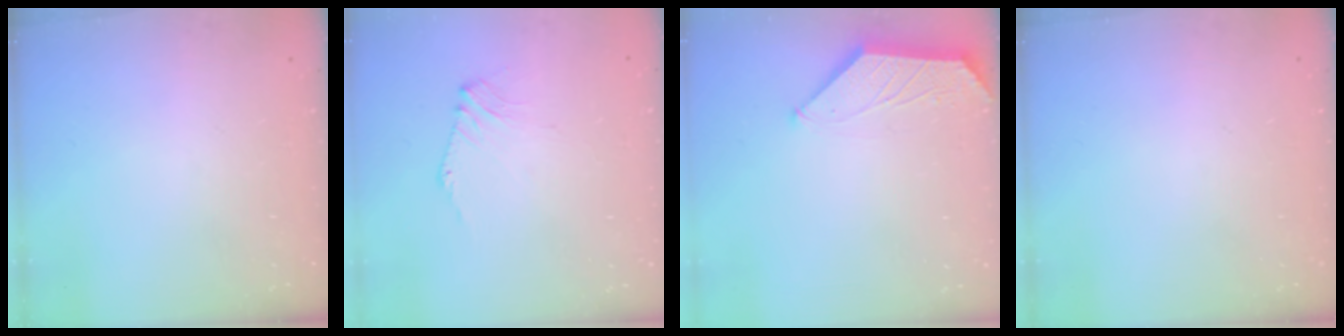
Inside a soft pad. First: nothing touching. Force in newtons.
{"total": 2.1, "press": 2.0, "slide": 0.5}
{"total": 1.6, "press": 1.6, "slide": 0.3}
{"total": 0.0}